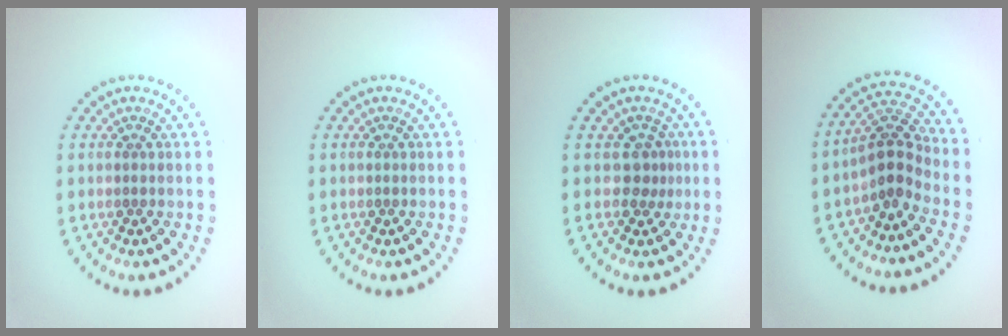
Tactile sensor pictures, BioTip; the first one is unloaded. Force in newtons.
{"total": 0.0}
{"total": 1.9, "press": 1.3, "slide": 1.4}
{"total": 3.4, "press": 2.8, "slide": 1.9}